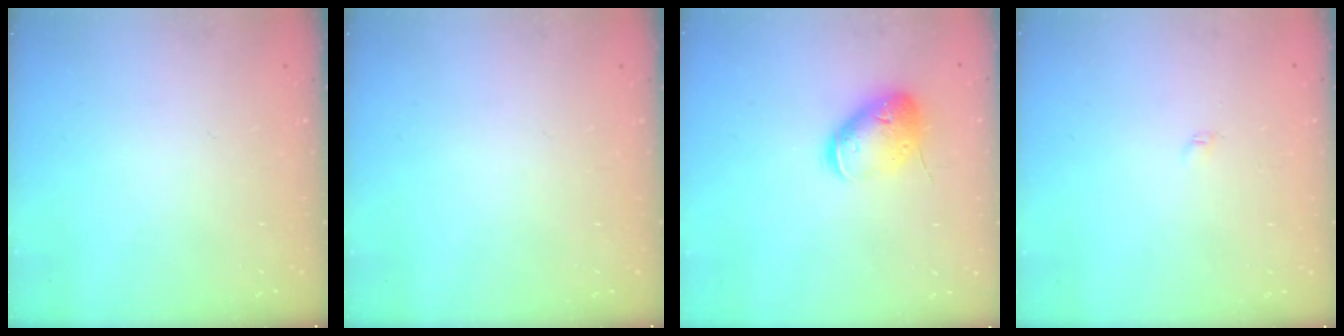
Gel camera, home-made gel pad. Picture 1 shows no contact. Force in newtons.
{"total": 0.0}
{"total": 13.7, "press": 13.5, "slide": 2.1}
{"total": 2.1, "press": 2.0, "slide": 0.3}